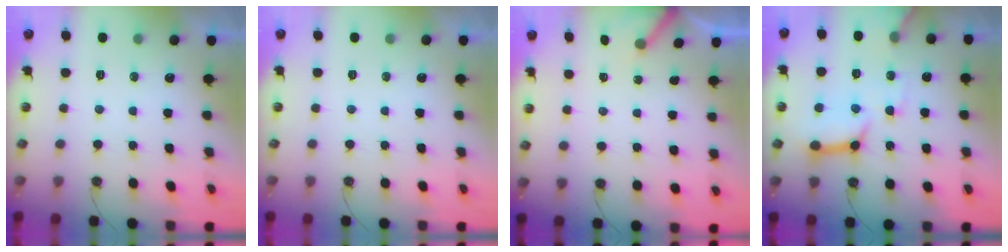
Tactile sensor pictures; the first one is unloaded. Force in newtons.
{"total": 0.0}
{"total": 2.8, "press": 2.8, "slide": 0.3}
{"total": 14.2, "press": 14.1, "slide": 1.7}